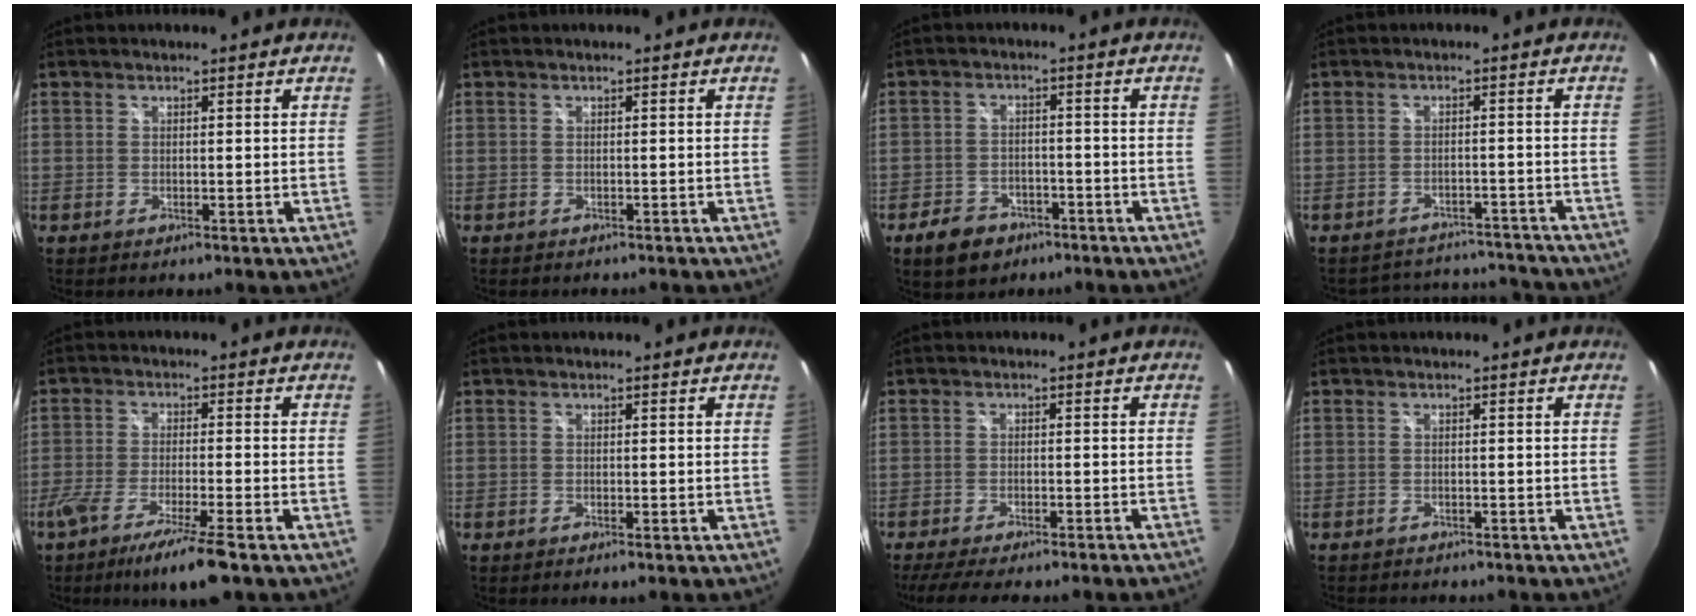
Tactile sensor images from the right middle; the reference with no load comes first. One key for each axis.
{"total": 0.9, "fx": -0.9, "fy": 0.3, "fz": 0.2, "tx": -0.006, "ty": -0.006, "tz": -0.013}
{"total": 7.5, "fx": -4.9, "fy": 4.8, "fz": 3.0, "tx": -0.086, "ty": 0.008, "tz": -0.071}
{"total": 10.5, "fx": -9.9, "fy": 3.1, "fz": 1.5, "tx": -0.036, "ty": 0.021, "tz": -0.123}
{"total": 10.2, "fx": -7.2, "fy": 0.3, "fz": 7.2, "tx": -0.146, "ty": -0.026, "tz": -0.125}
{"total": 0.8, "fx": -0.7, "fy": 0.0, "fz": 0.4, "tx": -0.007, "ty": -0.001, "tz": -0.012}
{"total": 10.0, "fx": -8.7, "fy": 0.4, "fz": 5.0, "tx": -0.110, "ty": -0.023, "tz": -0.126}
{"total": 3.3, "fx": -3.0, "fy": 0.8, "fz": 0.9, "tx": -0.022, "ty": -0.011, "tz": -0.045}